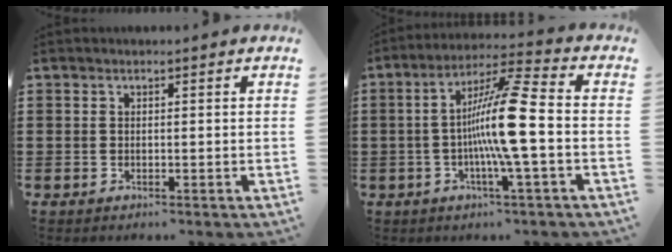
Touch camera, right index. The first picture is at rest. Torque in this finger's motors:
{"motor_torque": [2.14, 0.00, 0.62, 0.21]}